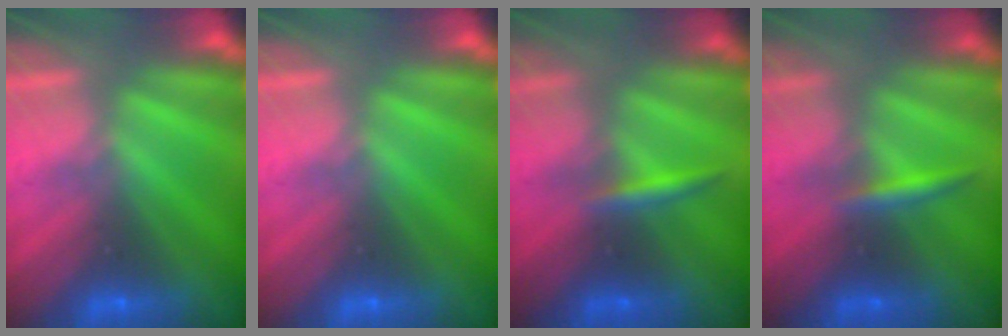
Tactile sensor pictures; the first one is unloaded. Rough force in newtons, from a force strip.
{"total": 0.0}
{"total": 2.4}
{"total": 2.4}